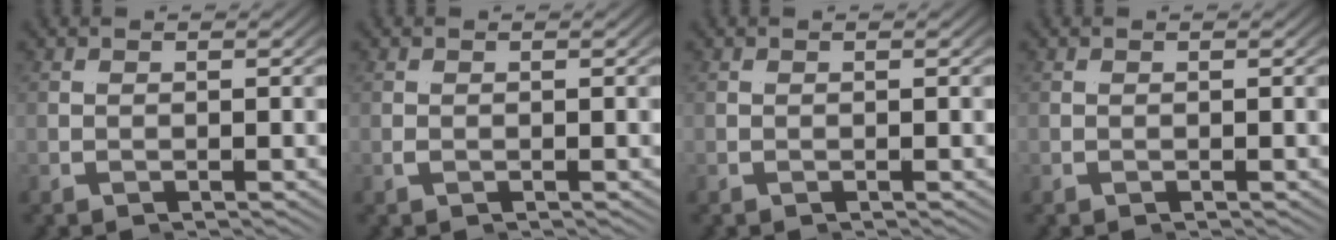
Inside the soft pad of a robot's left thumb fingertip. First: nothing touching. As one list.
[{"total": 0.0}, {"total": 0.0}, {"total": 0.0}]